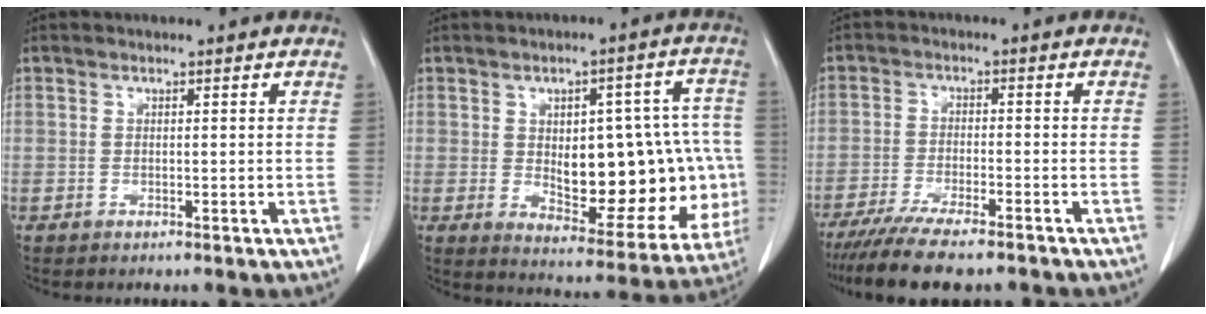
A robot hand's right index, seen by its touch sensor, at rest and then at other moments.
{"total": 20.2, "force": [-1.2, 8.6, 18.2], "torque": [-0.193, 0.031, 0.017]}
{"total": 11.5, "force": [-9.6, 1.5, 6.0], "torque": [-0.090, -0.020, -0.148]}